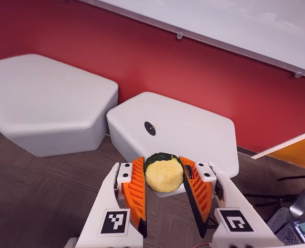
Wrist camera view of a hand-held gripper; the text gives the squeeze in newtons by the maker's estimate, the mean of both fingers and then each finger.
{"total": 10.8, "left": 11.5, "right": 10.0}